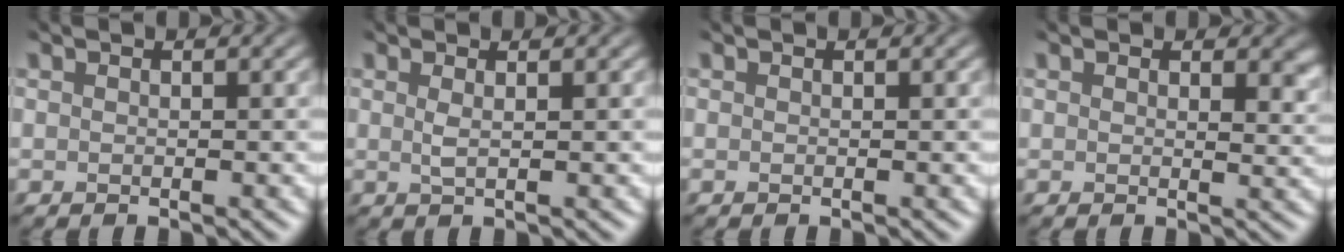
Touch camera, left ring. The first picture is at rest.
{"total": 1.2, "force": [0.4, 0.5, 1.0], "torque": [-0.011, -0.001, 0.000]}
{"total": 0.0}
{"total": 4.3, "force": [2.9, 2.1, 2.4], "torque": [-0.033, 0.005, 0.048]}